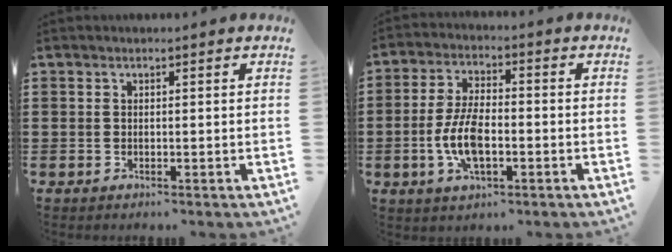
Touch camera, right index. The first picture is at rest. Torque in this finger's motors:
{"motor_torque": [2.14, 0.00, 1.05, 0.21]}